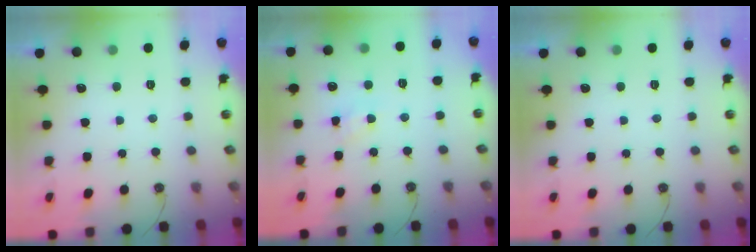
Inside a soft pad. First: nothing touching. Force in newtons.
{"total": 6.8, "press": 6.8, "slide": 0.9}
{"total": 0.0}